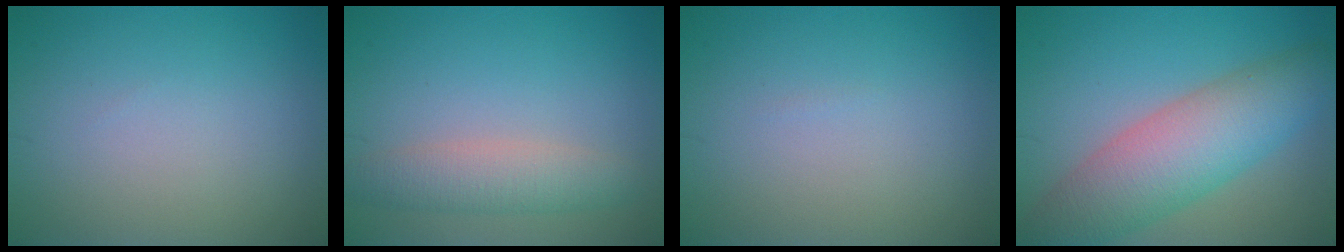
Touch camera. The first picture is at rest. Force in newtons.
{"total": 3.4, "press": 3.4, "slide": 0.2}
{"total": 0.0}
{"total": 7.8, "press": 7.8, "slide": 0.5}